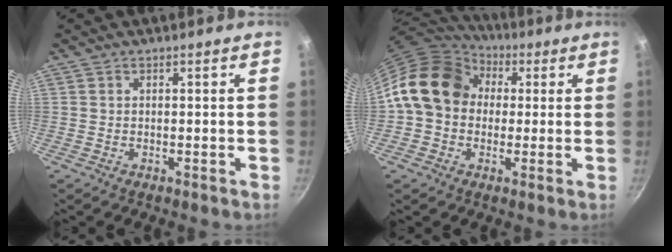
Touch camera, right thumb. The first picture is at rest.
{"total": 15.9, "force": [2.7, 12.9, 9.0], "torque": [-0.126, 0.034, 0.032]}